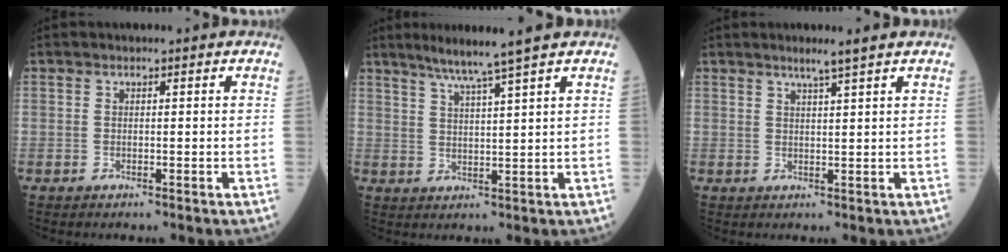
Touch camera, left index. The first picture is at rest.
{"total": 6.2, "force": [4.7, -1.7, 3.6], "torque": [-0.063, -0.003, 0.084]}
{"total": 2.8, "force": [2.0, -0.9, 1.7], "torque": [-0.031, -0.006, 0.038]}